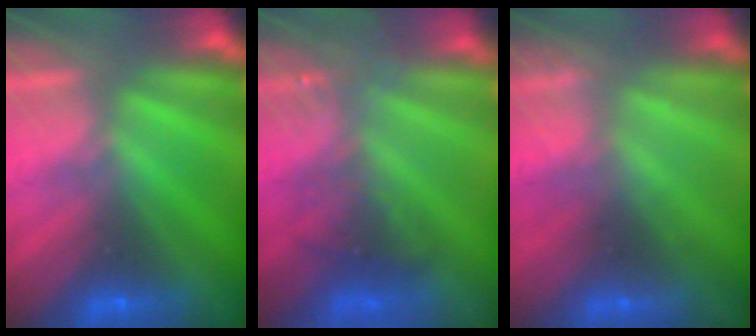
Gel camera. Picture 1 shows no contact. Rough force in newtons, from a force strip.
{"total": 3.4}
{"total": 2.1}